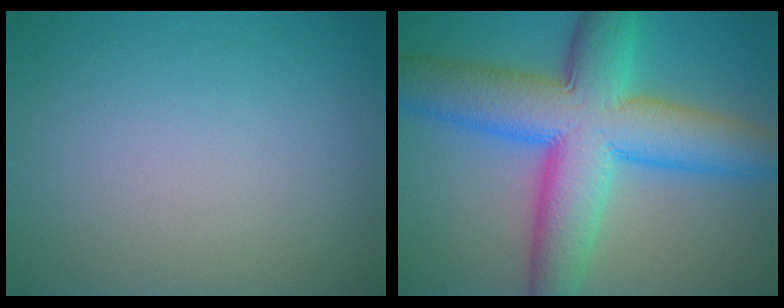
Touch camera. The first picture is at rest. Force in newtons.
{"total": 12.1, "press": 12.1, "slide": 0.3}